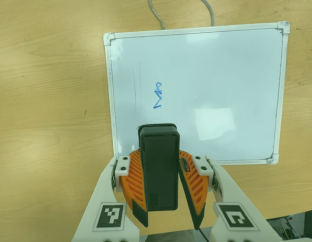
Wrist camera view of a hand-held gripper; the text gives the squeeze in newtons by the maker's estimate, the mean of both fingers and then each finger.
{"total": 10.0, "left": 9.8, "right": 10.1}